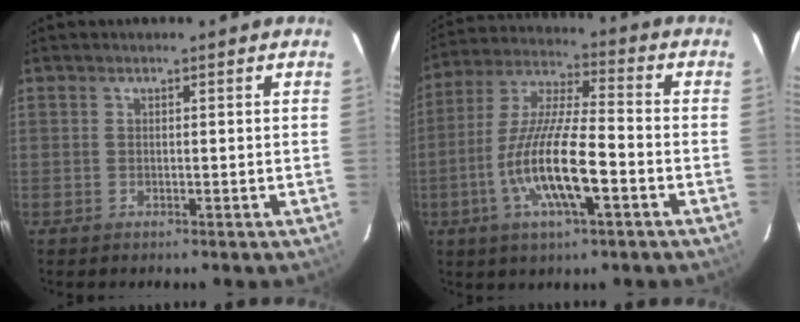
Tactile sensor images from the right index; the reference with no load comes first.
{"total": 14.8, "force": [-5.1, 3.0, 13.6], "torque": [-0.275, -0.011, -0.098]}